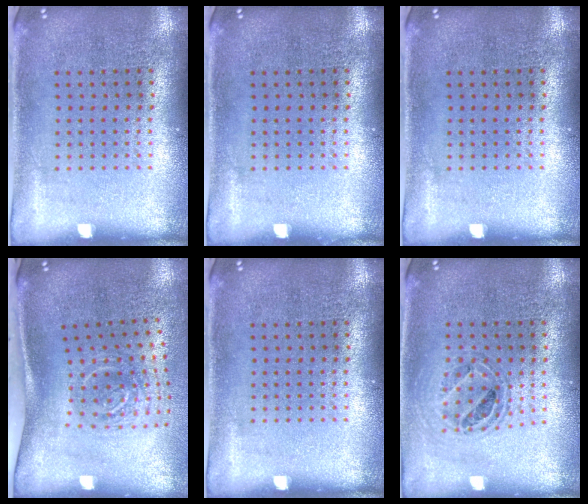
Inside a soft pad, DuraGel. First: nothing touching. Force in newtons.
{"total": 0.0}
{"total": 0.0}
{"total": 2.0, "press": 1.3, "slide": 1.5}
{"total": 0.0}
{"total": 0.8, "press": 0.8, "slide": 0.1}